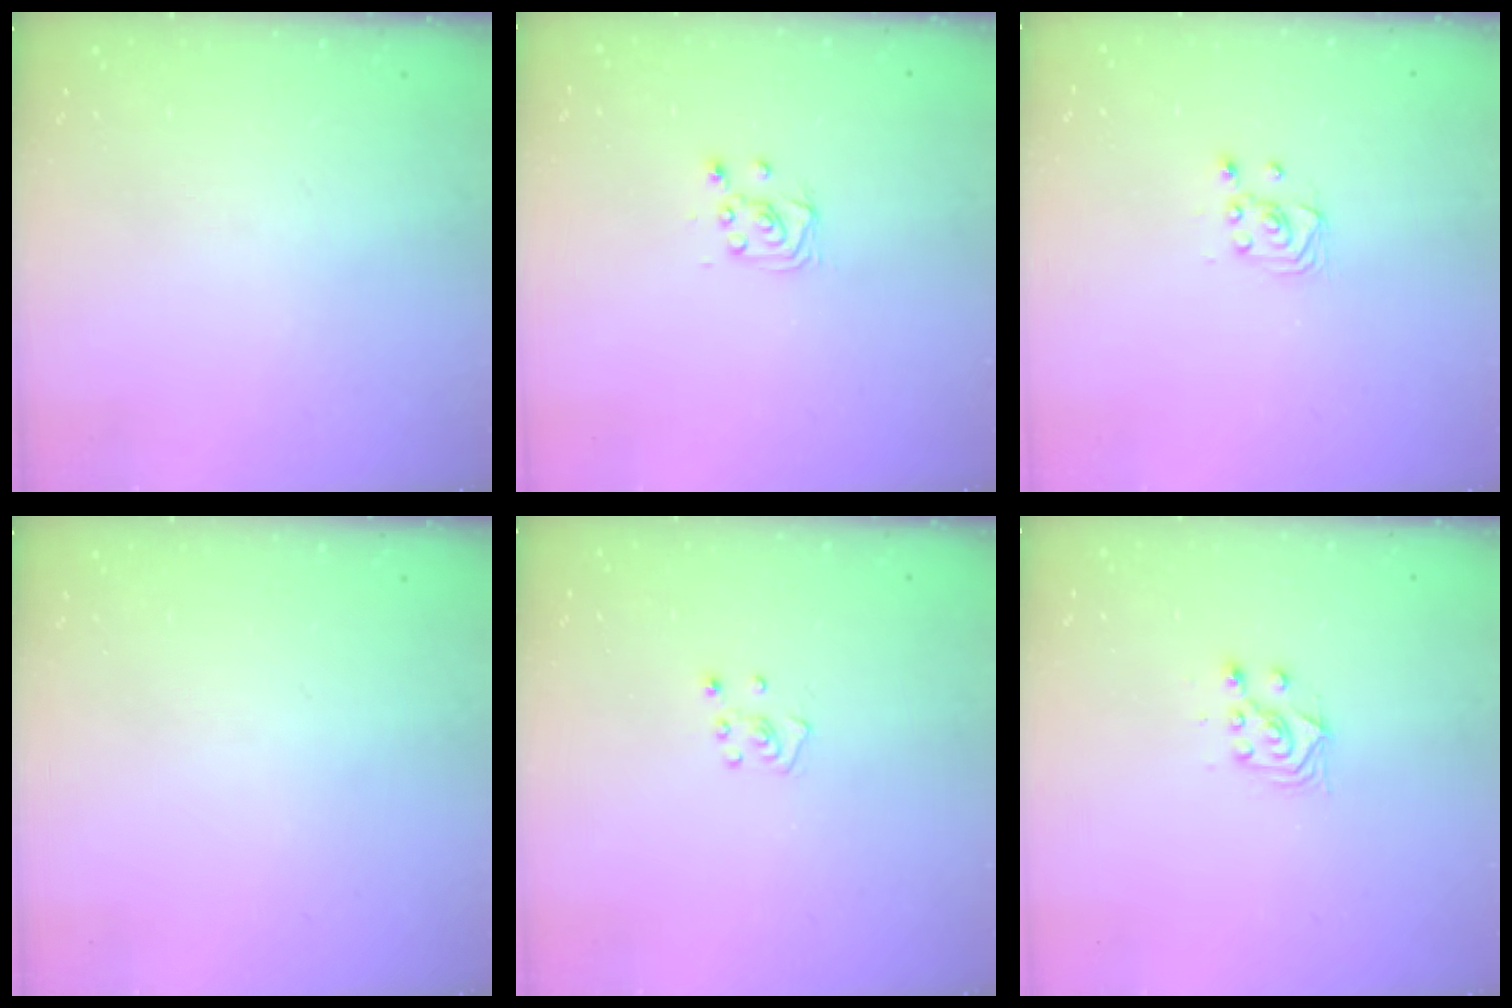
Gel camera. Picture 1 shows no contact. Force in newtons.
{"total": 4.6, "press": 4.6, "slide": 0.5}
{"total": 2.5, "press": 2.2, "slide": 1.1}
{"total": 0.0}
{"total": 4.0, "press": 4.0, "slide": 0.4}
{"total": 4.9, "press": 4.8, "slide": 1.0}